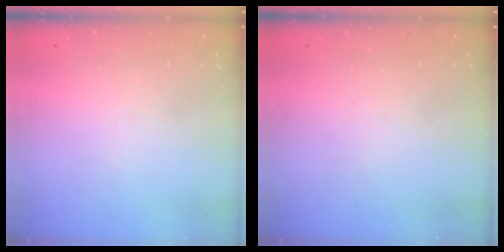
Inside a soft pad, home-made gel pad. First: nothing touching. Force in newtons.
{"total": 0.0}